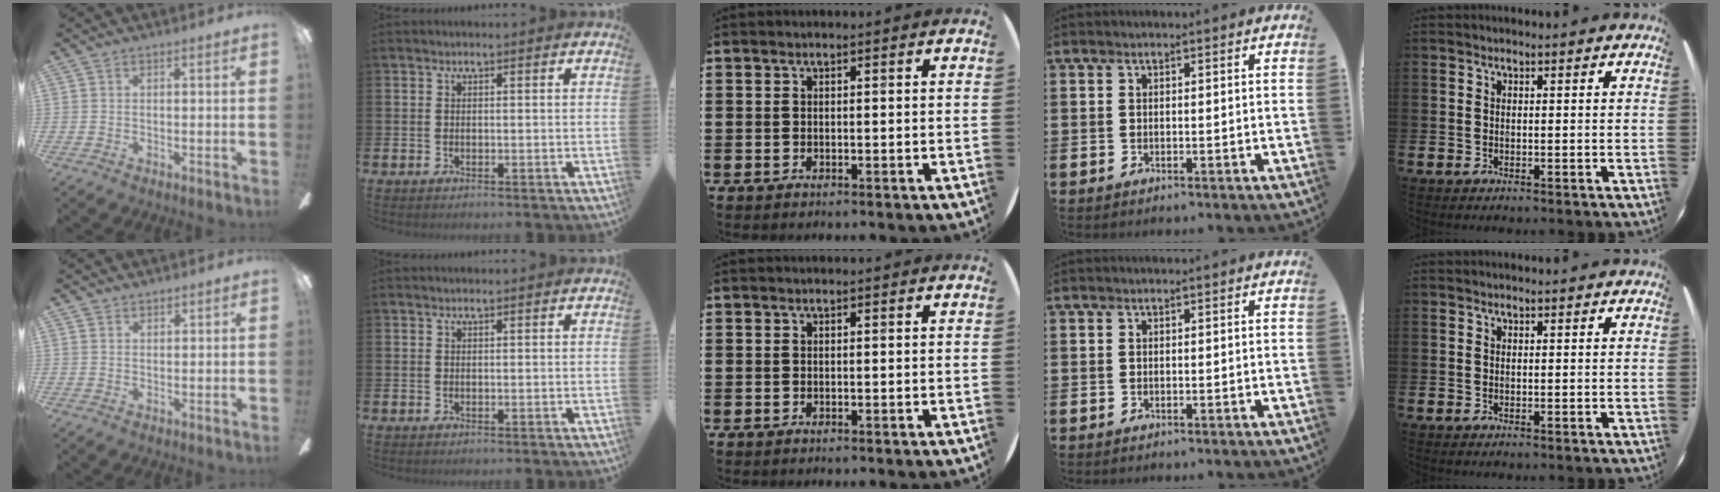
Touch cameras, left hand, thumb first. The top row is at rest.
{"thumb": {"total": 1.4, "force": [1.3, 0.6, 0.0], "torque": [0.000, -0.001, 0.025]}}